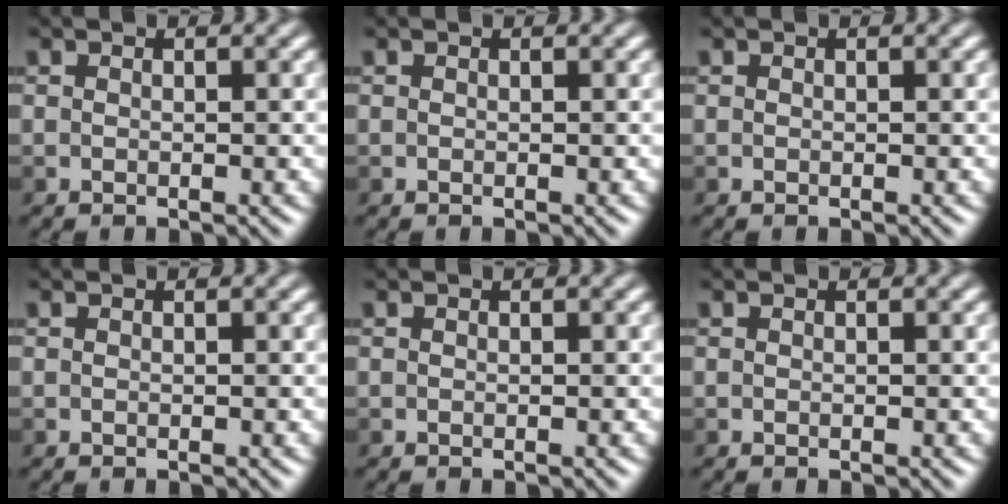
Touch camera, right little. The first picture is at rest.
{"total": 0.0}
{"total": 0.0}
{"total": 0.0}
{"total": 0.0}
{"total": 0.0}